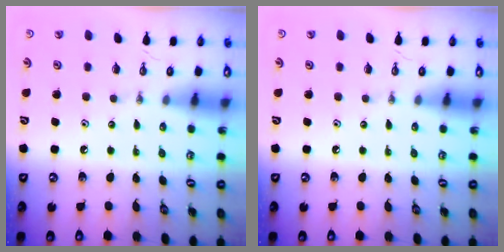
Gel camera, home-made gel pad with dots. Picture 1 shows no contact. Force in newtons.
{"total": 0.0}